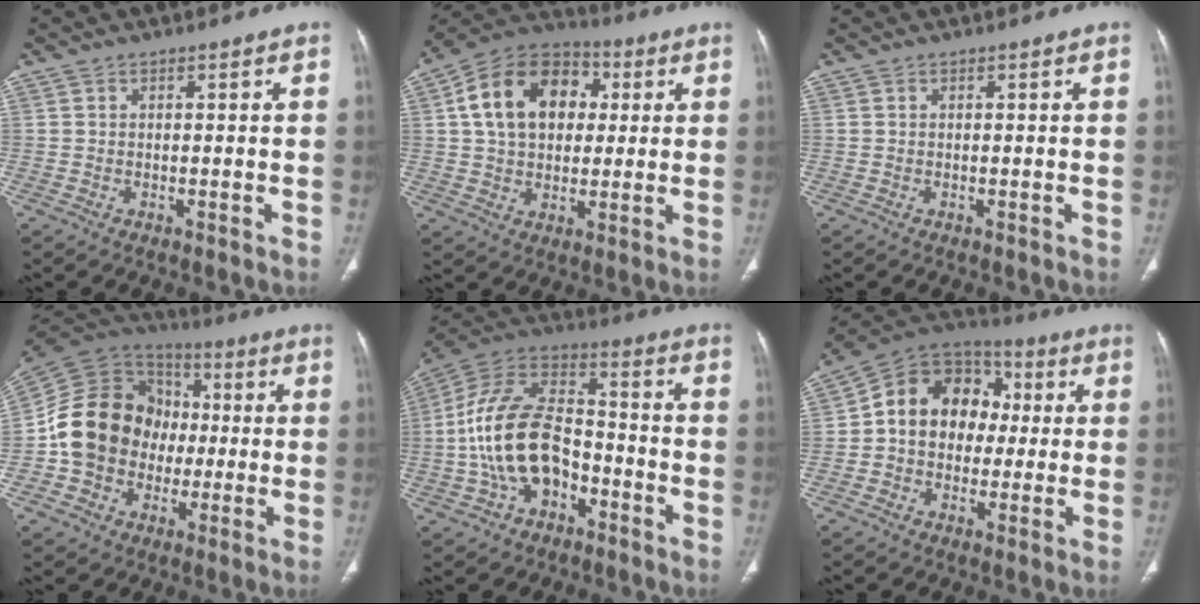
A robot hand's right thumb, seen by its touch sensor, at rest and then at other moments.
{"total": 17.3, "force": [3.5, 12.4, 11.5], "torque": [-0.170, 0.018, 0.051]}
{"total": 0.0}
{"total": 19.1, "force": [-2.0, 16.3, 9.6], "torque": [-0.149, 0.036, -0.037]}
{"total": 18.4, "force": [-4.9, 11.8, 13.2], "torque": [-0.236, 0.051, -0.090]}
{"total": 15.7, "force": [1.0, 12.4, 9.5], "torque": [-0.111, 0.039, 0.004]}